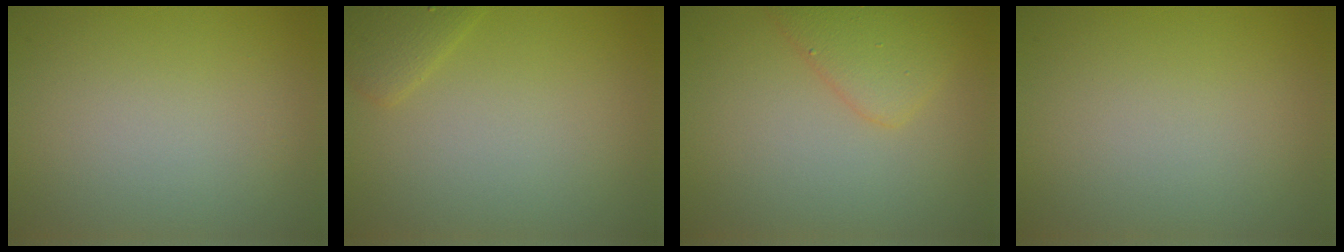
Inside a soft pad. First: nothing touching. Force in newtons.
{"total": 1.6, "press": 1.6, "slide": 0.1}
{"total": 3.1, "press": 3.1, "slide": 0.1}
{"total": 0.0}